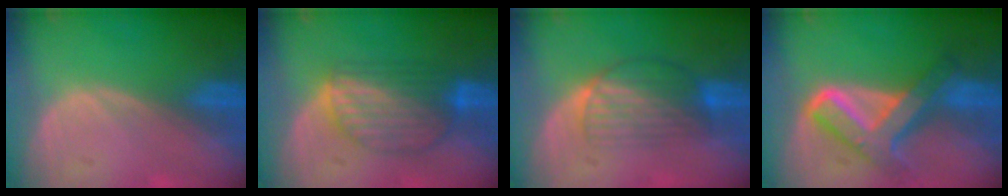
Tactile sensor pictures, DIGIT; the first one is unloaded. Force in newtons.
{"total": 7.5, "press": 7.1, "slide": 2.4}
{"total": 6.9, "press": 6.1, "slide": 3.2}
{"total": 8.4, "press": 8.4, "slide": 0.6}